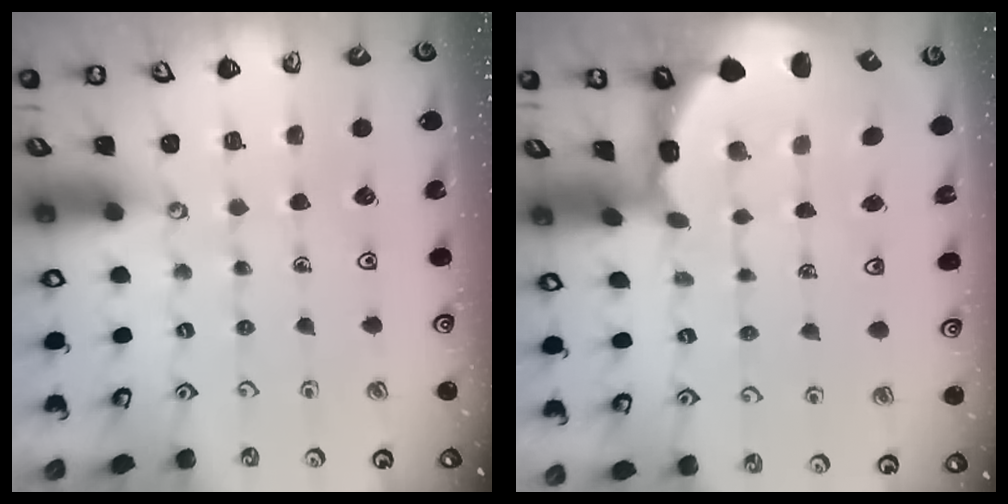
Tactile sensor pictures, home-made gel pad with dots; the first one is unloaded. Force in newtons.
{"total": 2.5, "press": 2.4, "slide": 0.9}